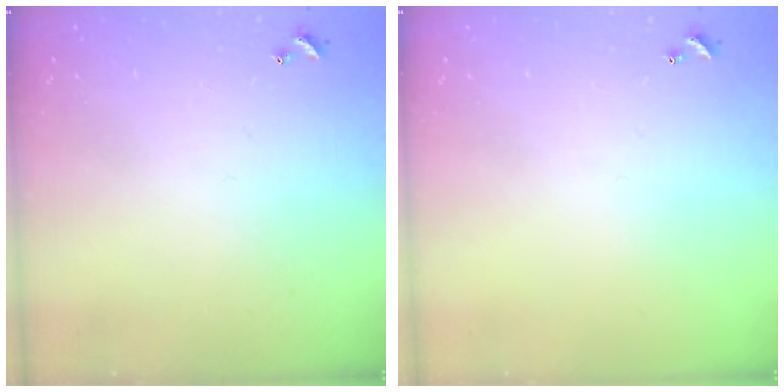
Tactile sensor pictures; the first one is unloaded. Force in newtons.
{"total": 0.0}